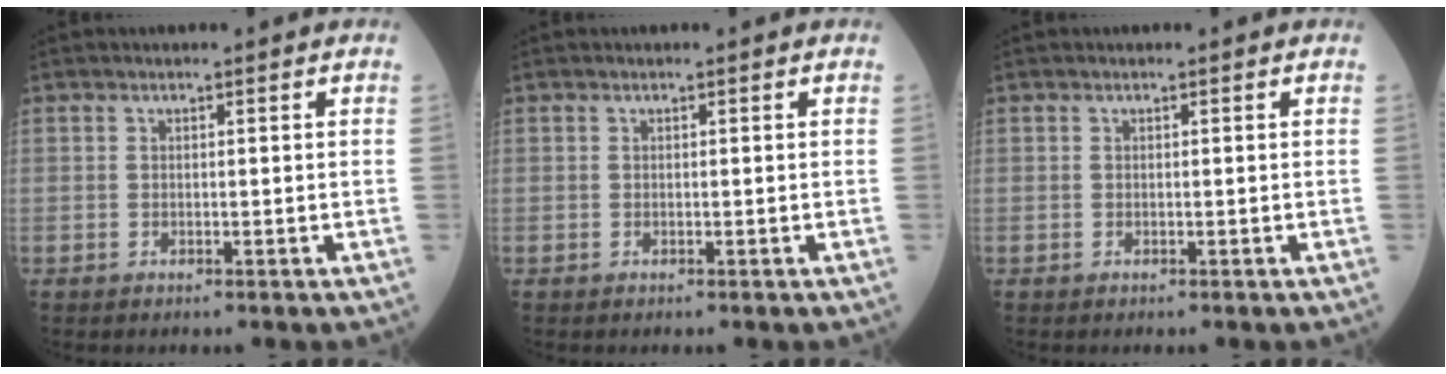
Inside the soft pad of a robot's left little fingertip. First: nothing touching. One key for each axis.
{"total": 0.0}
{"total": 0.0}